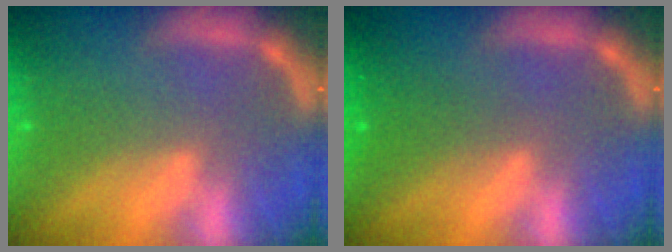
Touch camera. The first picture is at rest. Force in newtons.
{"total": 2.0}